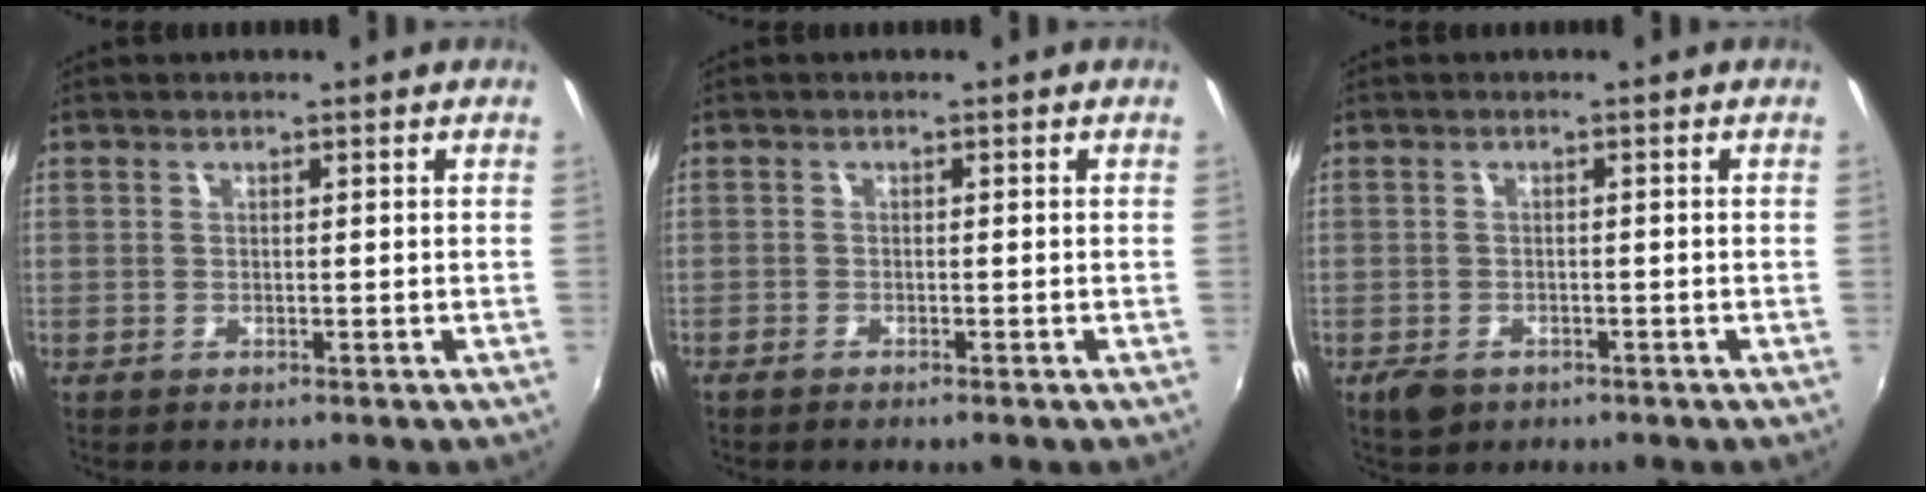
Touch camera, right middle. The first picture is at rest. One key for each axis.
{"total": 1.2, "fx": -1.1, "fy": 0.1, "fz": 0.5, "tx": -0.016, "ty": -0.003, "tz": -0.022}
{"total": 3.6, "fx": -2.2, "fy": 2.2, "fz": 1.8, "tx": -0.043, "ty": -0.009, "tz": -0.038}